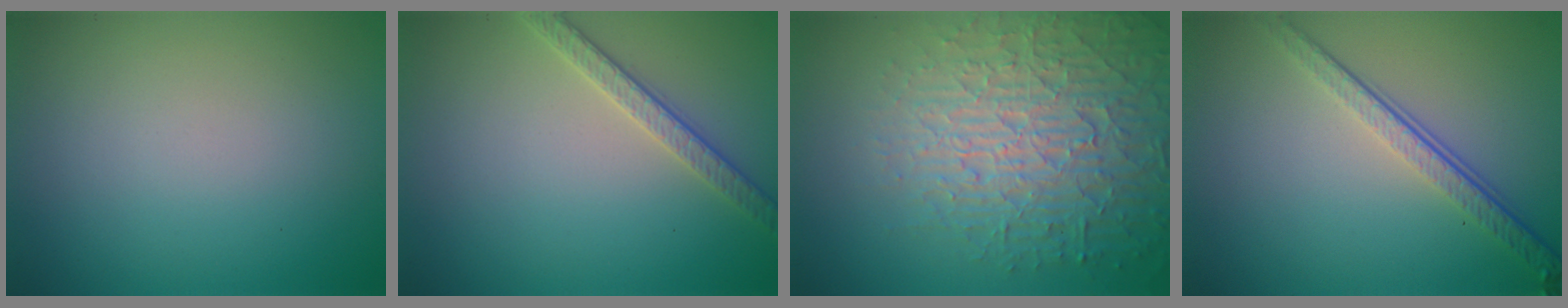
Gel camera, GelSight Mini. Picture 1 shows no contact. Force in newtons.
{"total": 2.7, "press": 2.6, "slide": 0.6}
{"total": 7.4, "press": 7.2, "slide": 1.7}
{"total": 4.0, "press": 2.8, "slide": 2.9}